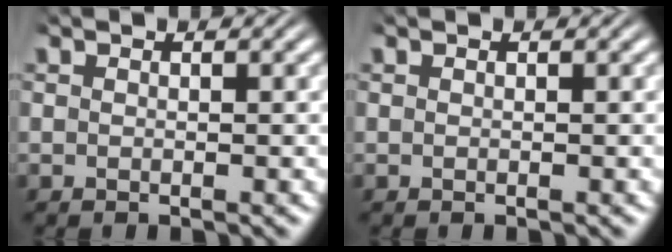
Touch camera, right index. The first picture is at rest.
{"total": 0.0}